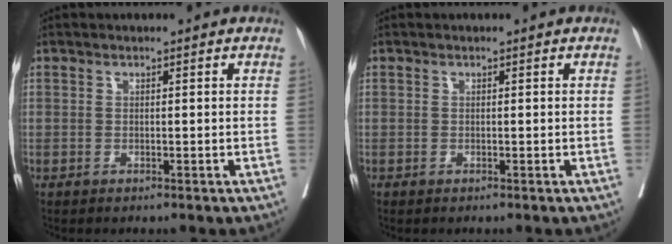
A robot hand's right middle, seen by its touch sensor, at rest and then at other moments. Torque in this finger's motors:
{"motor_torque": [-0.50, -0.22, -0.04, -0.01]}